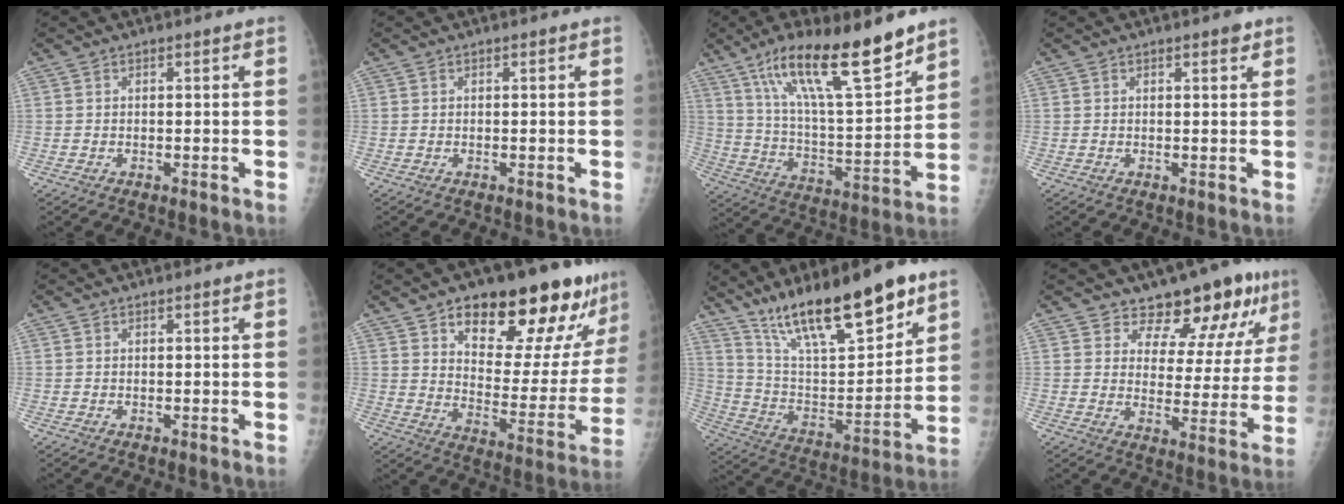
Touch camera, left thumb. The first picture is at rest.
{"total": 0.0}
{"total": 20.8, "force": [13.8, 4.6, 14.9], "torque": [-0.233, -0.064, 0.243]}
{"total": 1.3, "force": [0.8, 0.4, 0.9], "torque": [-0.009, -0.004, 0.011]}
{"total": 0.0}
{"total": 22.8, "force": [14.5, 8.7, 15.2], "torque": [-0.157, -0.063, 0.217]}
{"total": 24.2, "force": [16.1, 6.7, 16.8], "torque": [-0.251, -0.060, 0.283]}
{"total": 13.5, "force": [9.9, 6.3, 6.7], "torque": [-0.040, -0.065, 0.128]}